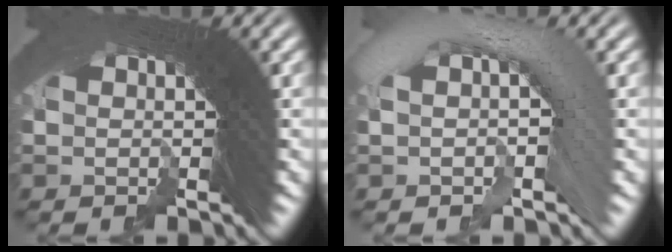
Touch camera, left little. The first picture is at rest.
{"total": 3.0, "force": [0.5, 0.7, 2.9], "torque": [-0.032, 0.030, 0.001]}